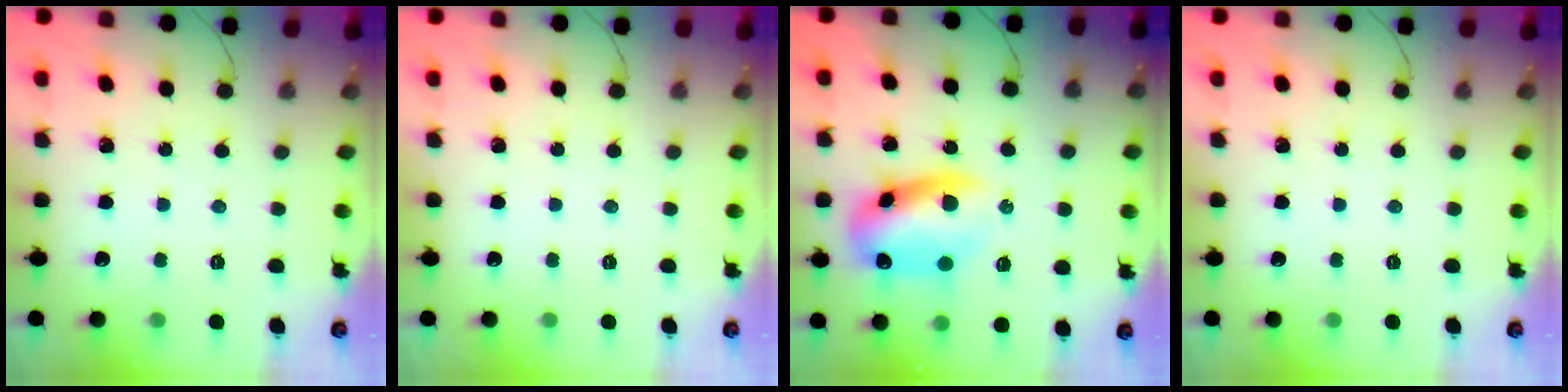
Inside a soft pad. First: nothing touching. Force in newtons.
{"total": 0.0}
{"total": 12.6, "press": 12.3, "slide": 2.5}
{"total": 0.0}